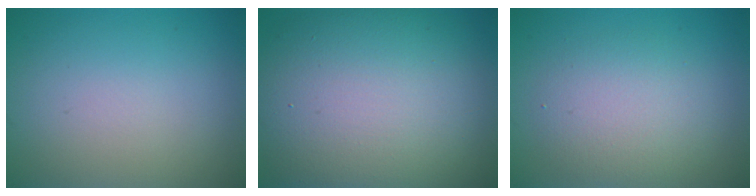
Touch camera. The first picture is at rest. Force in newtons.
{"total": 14.1, "press": 14.1, "slide": 0.8}
{"total": 4.2, "press": 4.2, "slide": 0.1}